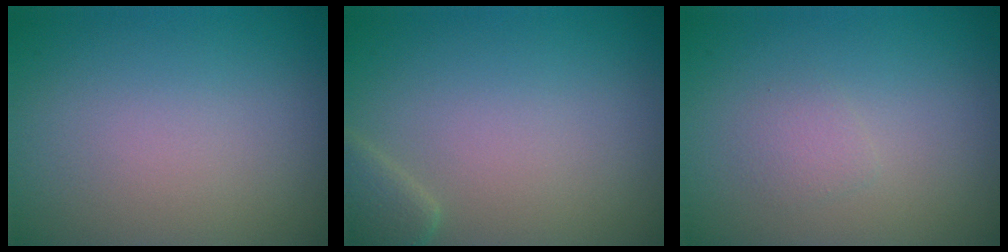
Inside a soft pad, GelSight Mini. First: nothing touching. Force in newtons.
{"total": 1.7, "press": 1.7, "slide": 0.2}
{"total": 1.0, "press": 1.0, "slide": 0.1}